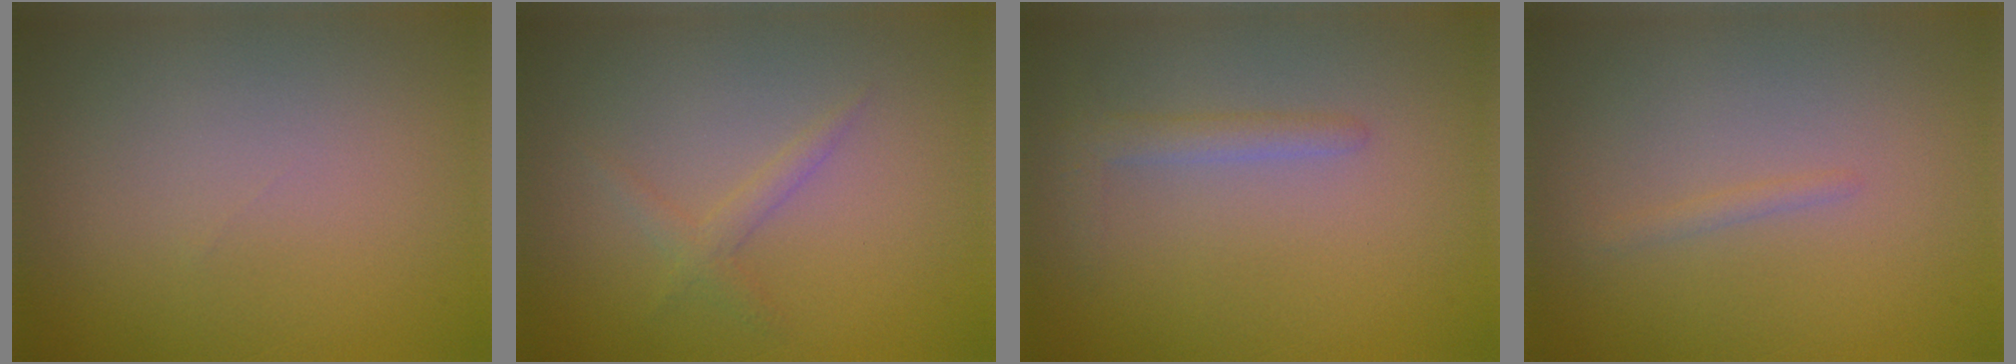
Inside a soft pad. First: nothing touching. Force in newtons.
{"total": 1.3, "press": 1.2, "slide": 0.1}
{"total": 1.5, "press": 1.5, "slide": 0.2}
{"total": 0.7, "press": 0.7, "slide": 0.1}